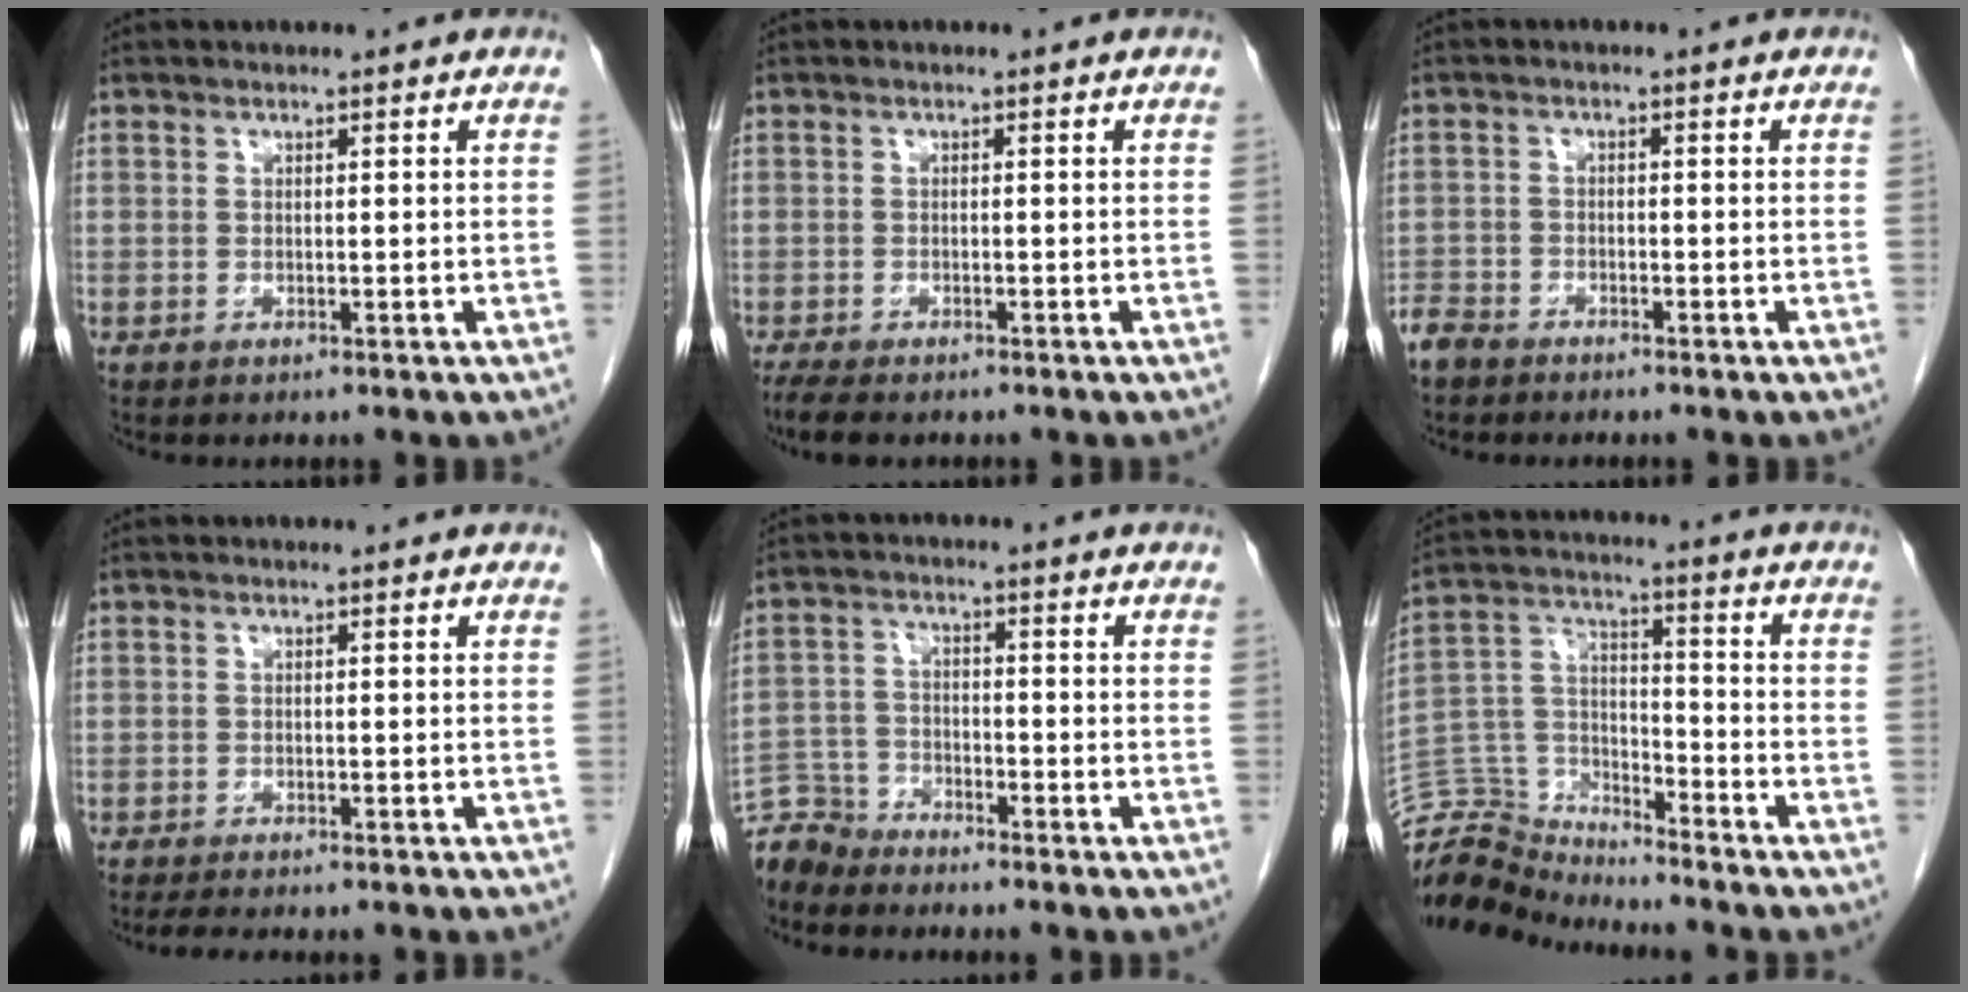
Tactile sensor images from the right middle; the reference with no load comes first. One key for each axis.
{"total": 4.3, "fx": -3.4, "fy": 1.2, "fz": 2.3, "tx": -0.044, "ty": -0.013, "tz": -0.051}
{"total": 3.2, "fx": -2.9, "fy": 1.3, "fz": 0.5, "tx": -0.010, "ty": -0.002, "tz": -0.057}
{"total": 4.8, "fx": -4.1, "fy": 0.8, "fz": 2.4, "tx": -0.034, "ty": -0.010, "tz": -0.057}
{"total": 5.4, "fx": -5.3, "fy": 0.9, "fz": -0.7, "tx": 0.016, "ty": -0.002, "tz": -0.103}
{"total": 11.2, "fx": -11.1, "fy": 1.0, "fz": -1.3, "tx": 0.020, "ty": 0.051, "tz": -0.214}